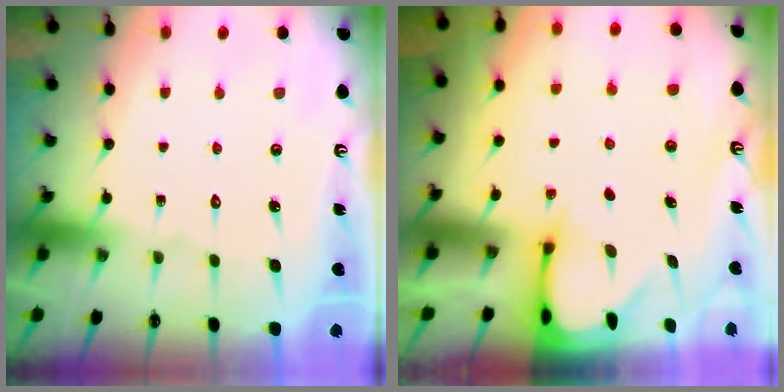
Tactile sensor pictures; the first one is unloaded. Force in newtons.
{"total": 2.5, "press": 2.5, "slide": 0.3}